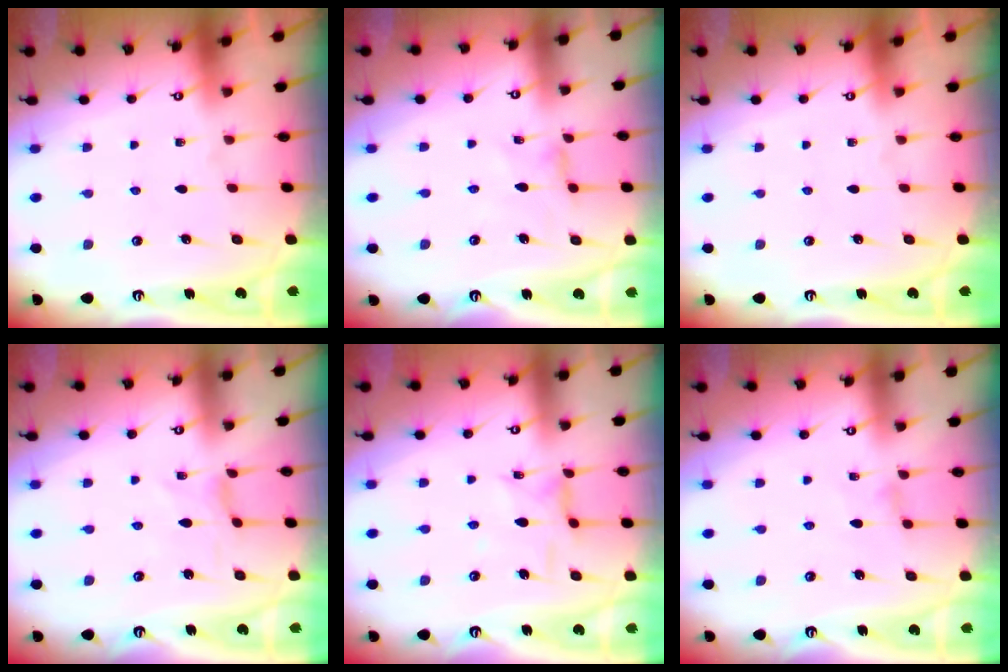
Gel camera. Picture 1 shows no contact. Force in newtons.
{"total": 1.5, "press": 1.4, "slide": 0.3}
{"total": 0.0}
{"total": 0.0}
{"total": 3.0, "press": 3.0, "slide": 0.3}
{"total": 0.6, "press": 0.5, "slide": 0.3}